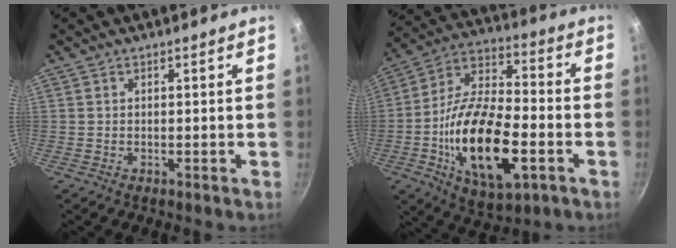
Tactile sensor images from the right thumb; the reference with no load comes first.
{"total": 22.3, "force": [-6.0, 10.3, 18.9], "torque": [-0.335, 0.024, -0.109]}